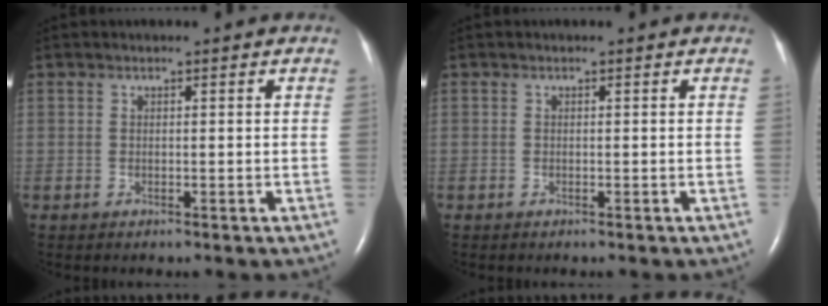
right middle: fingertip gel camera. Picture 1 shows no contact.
{"total": 0.0}